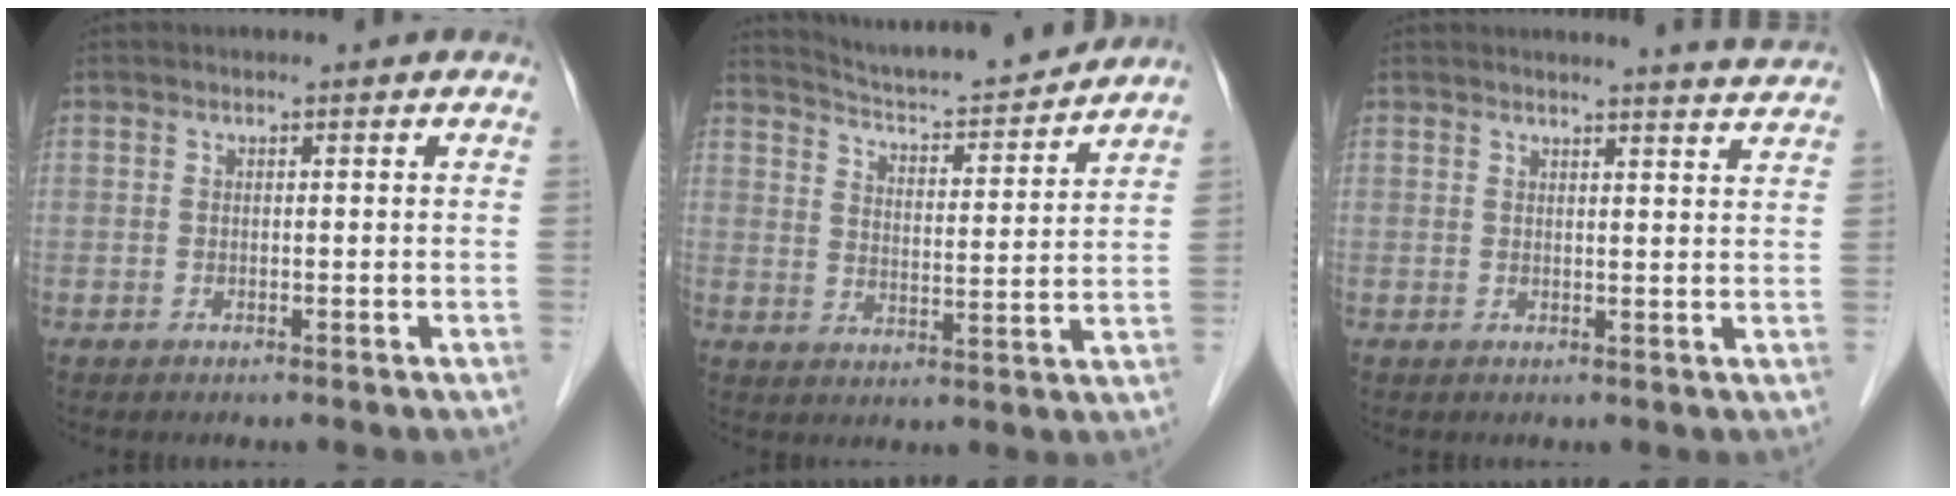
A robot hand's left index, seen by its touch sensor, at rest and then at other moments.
{"total": 14.1, "force": [13.4, 0.2, 4.4], "torque": [-0.076, -0.001, 0.198]}
{"total": 5.2, "force": [5.1, -0.7, 1.1], "torque": [-0.020, -0.012, 0.045]}